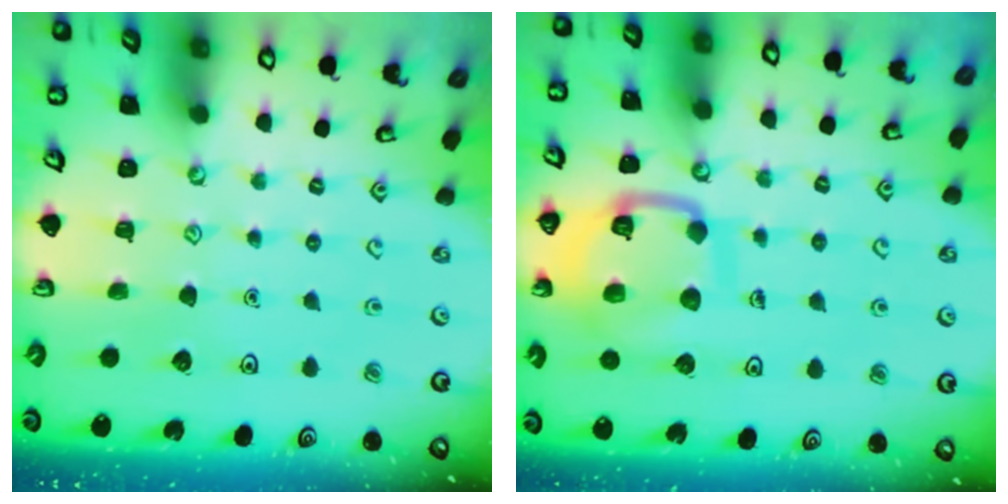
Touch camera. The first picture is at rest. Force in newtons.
{"total": 12.8, "press": 12.8, "slide": 1.3}